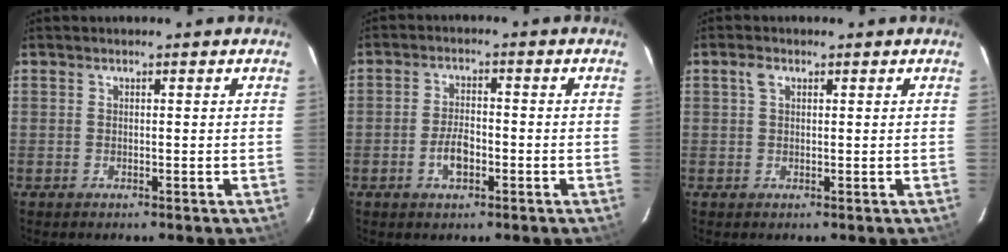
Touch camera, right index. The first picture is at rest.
{"total": 4.6, "force": [-1.9, 2.3, 3.5], "torque": [-0.072, 0.002, -0.032]}
{"total": 1.8, "force": [0.7, 1.1, 1.2], "torque": [-0.025, 0.007, 0.012]}